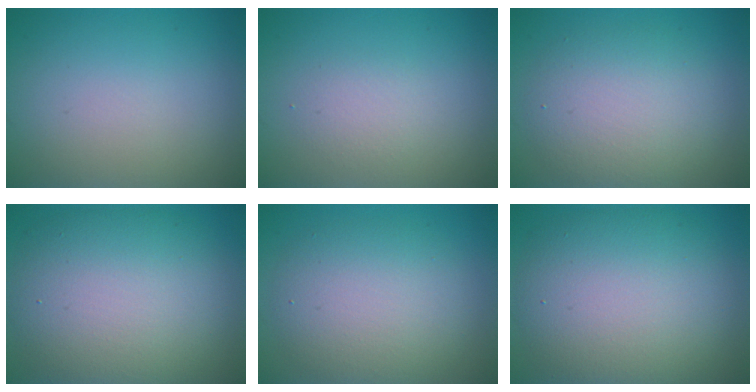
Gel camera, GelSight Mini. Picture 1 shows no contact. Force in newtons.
{"total": 1.5, "press": 1.5, "slide": 0.1}
{"total": 3.7, "press": 3.7, "slide": 0.4}
{"total": 10.6, "press": 10.6, "slide": 0.5}
{"total": 6.1, "press": 6.1, "slide": 0.3}
{"total": 10.0, "press": 10.0, "slide": 0.3}